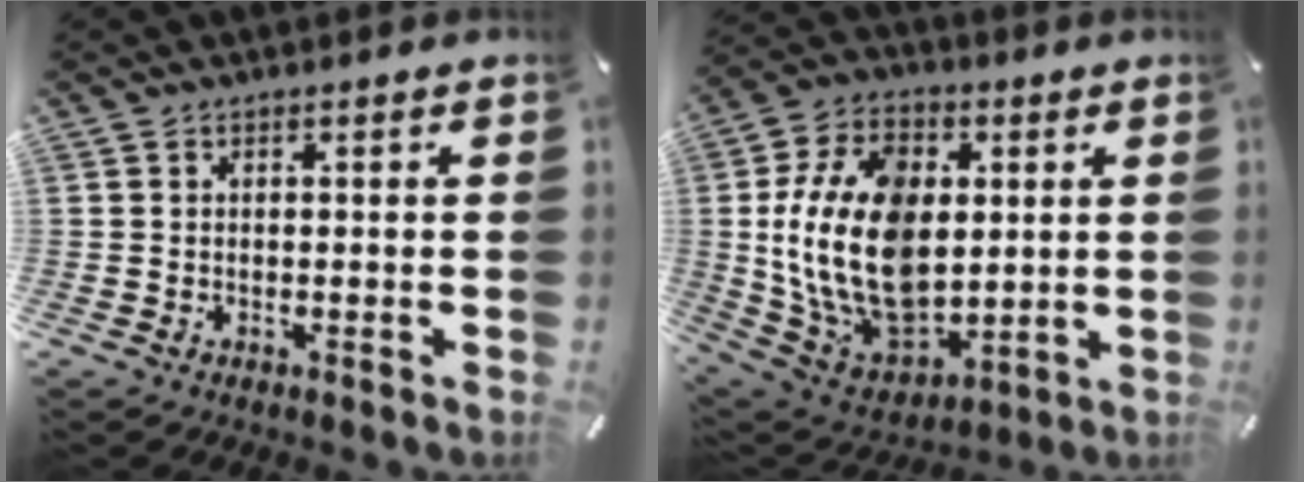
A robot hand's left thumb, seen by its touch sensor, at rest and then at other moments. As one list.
[{"total": 23.1, "force": [1.0, 16.1, 16.6], "torque": [-0.343, -0.008, 0.023]}]